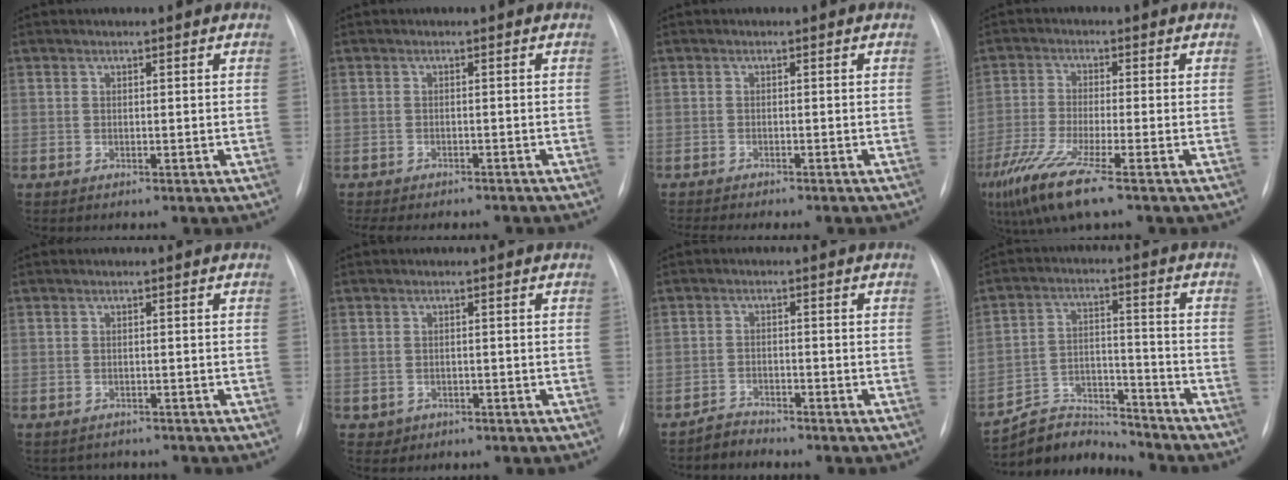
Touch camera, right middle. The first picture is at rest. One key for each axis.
{"total": 10.3, "fx": -8.9, "fy": 3.2, "fz": 3.9, "tx": -0.065, "ty": -0.002, "tz": -0.111}
{"total": 7.6, "fx": -6.8, "fy": 0.9, "fz": 3.5, "tx": -0.036, "ty": -0.003, "tz": -0.093}
{"total": 9.5, "fx": -6.0, "fy": 0.1, "fz": 7.4, "tx": -0.155, "ty": -0.032, "tz": -0.114}
{"total": 2.3, "fx": -2.0, "fy": 1.0, "fz": -0.5, "tx": 0.004, "ty": 0.003, "tz": -0.028}
{"total": 1.8, "fx": -0.6, "fy": 1.7, "fz": 0.0, "tx": -0.006, "ty": 0.007, "tz": -0.002}
{"total": 2.4, "fx": -2.3, "fy": 0.4, "fz": -0.6, "tx": 0.014, "ty": -0.007, "tz": -0.042}
{"total": 9.8, "fx": -9.6, "fy": 1.9, "fz": -0.4, "tx": 0.006, "ty": 0.032, "tz": -0.173}